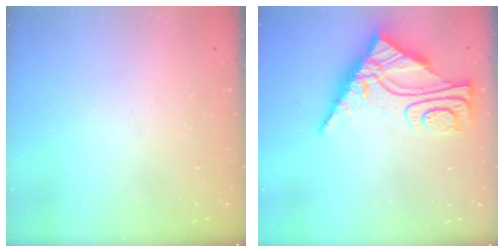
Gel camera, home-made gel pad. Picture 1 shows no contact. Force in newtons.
{"total": 12.3, "press": 12.2, "slide": 1.2}